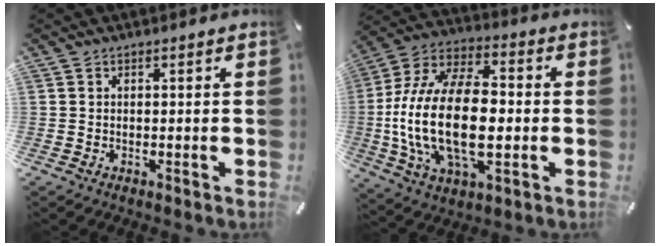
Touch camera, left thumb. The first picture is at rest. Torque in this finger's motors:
{"motor_torque": [1.45, 1.79, 2.77, 0.00, 1.05]}